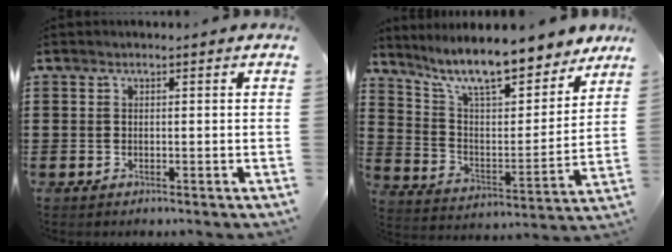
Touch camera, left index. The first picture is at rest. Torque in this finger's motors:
{"motor_torque": [1.09, -1.05, 0.50, 0.21]}